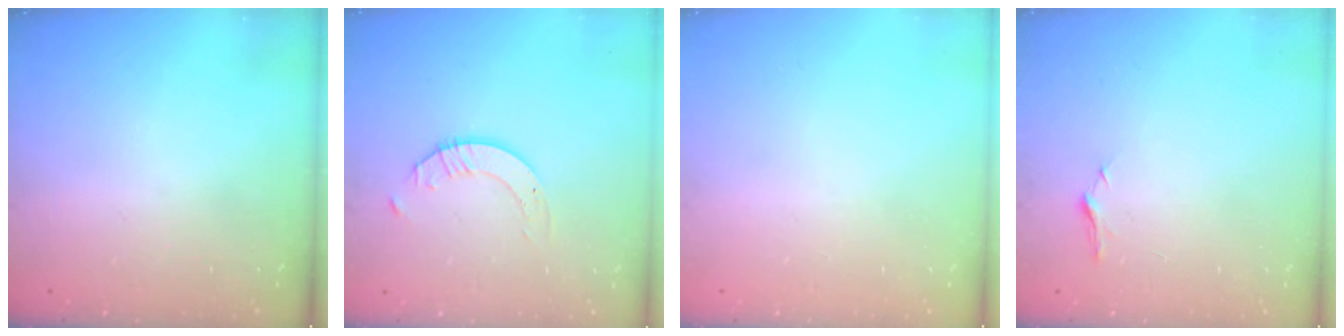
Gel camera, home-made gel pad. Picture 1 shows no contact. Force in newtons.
{"total": 2.1, "press": 2.1, "slide": 0.2}
{"total": 0.0}
{"total": 5.0, "press": 5.0, "slide": 0.6}